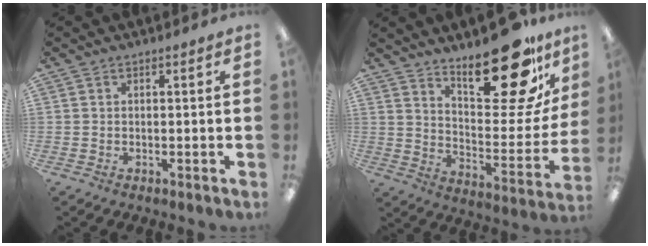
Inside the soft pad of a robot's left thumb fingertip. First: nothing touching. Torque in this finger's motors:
{"motor_torque": [0.40, 0.45, 0.65, -1.36, 0.10]}